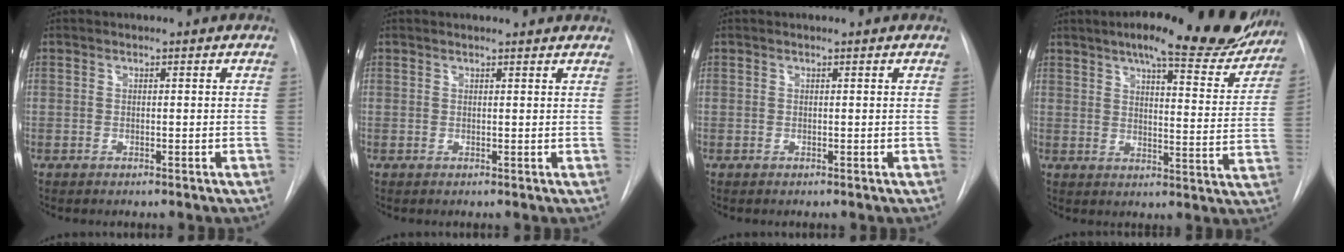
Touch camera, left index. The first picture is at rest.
{"total": 4.3, "force": [4.2, 0.6, 0.9], "torque": [-0.006, 0.007, 0.031]}
{"total": 0.0}
{"total": 18.7, "force": [15.3, 3.9, 10.0], "torque": [-0.128, -0.022, 0.184]}